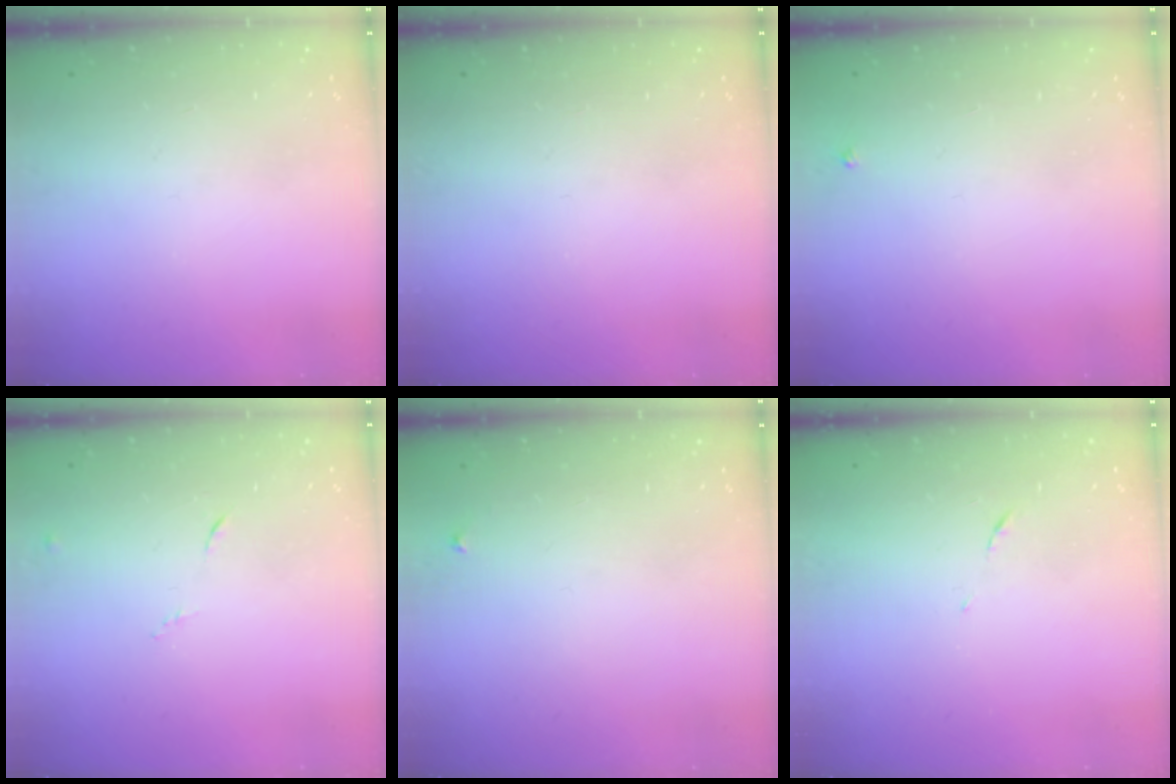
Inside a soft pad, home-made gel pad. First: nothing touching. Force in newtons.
{"total": 0.0}
{"total": 2.7, "press": 2.7, "slide": 0.3}
{"total": 5.2, "press": 5.1, "slide": 0.6}
{"total": 3.3, "press": 3.3, "slide": 0.5}
{"total": 5.0, "press": 5.0, "slide": 0.3}